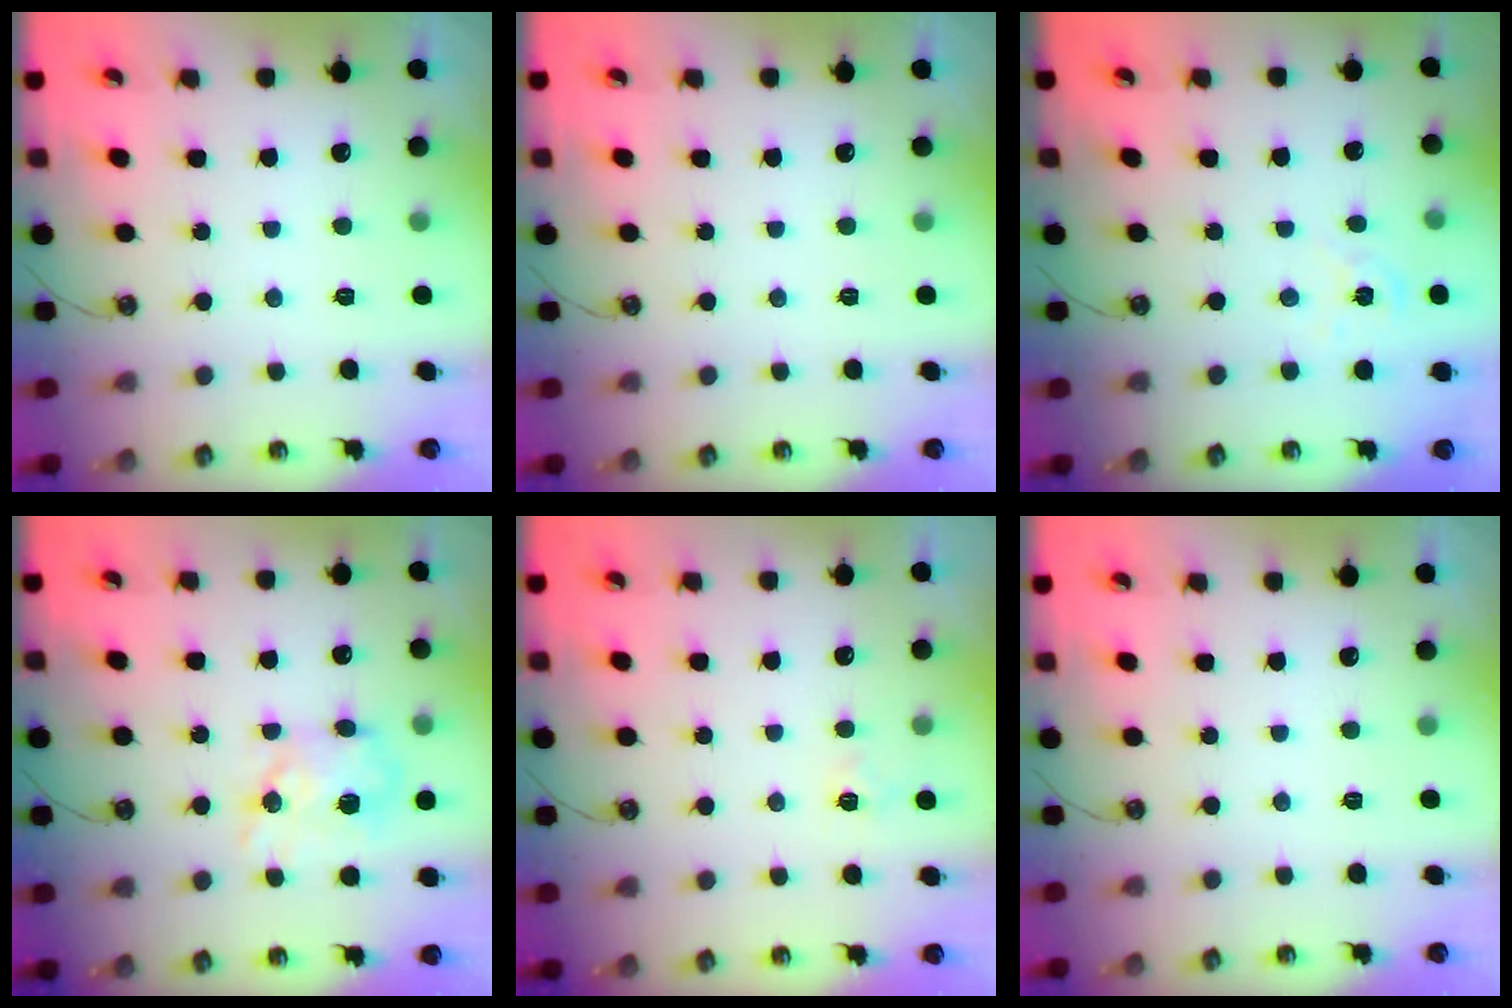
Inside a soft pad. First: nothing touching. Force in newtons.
{"total": 0.0}
{"total": 1.9, "press": 1.8, "slide": 0.3}
{"total": 11.5, "press": 11.5, "slide": 0.1}
{"total": 3.4, "press": 3.3, "slide": 0.5}
{"total": 0.0}